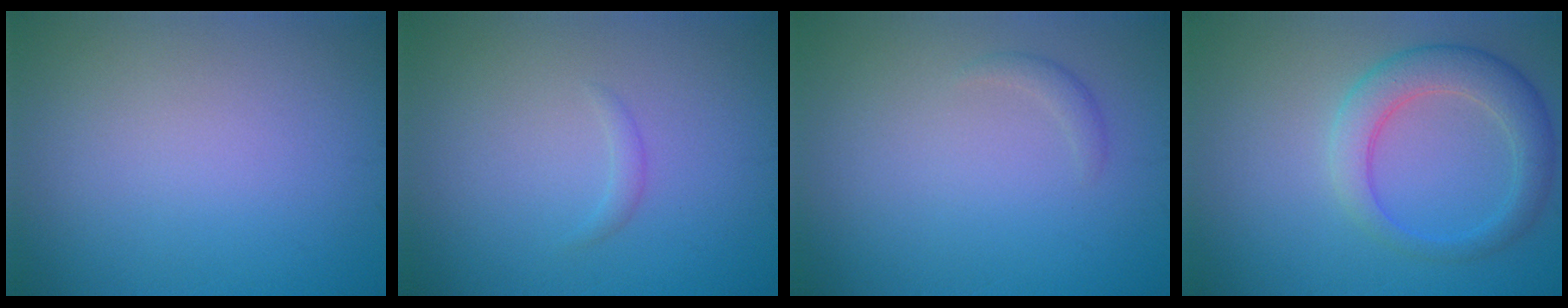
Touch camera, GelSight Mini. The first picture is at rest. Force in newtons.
{"total": 0.8, "press": 0.8, "slide": 0.1}
{"total": 0.8, "press": 0.8, "slide": 0.1}
{"total": 4.4, "press": 4.4, "slide": 0.2}